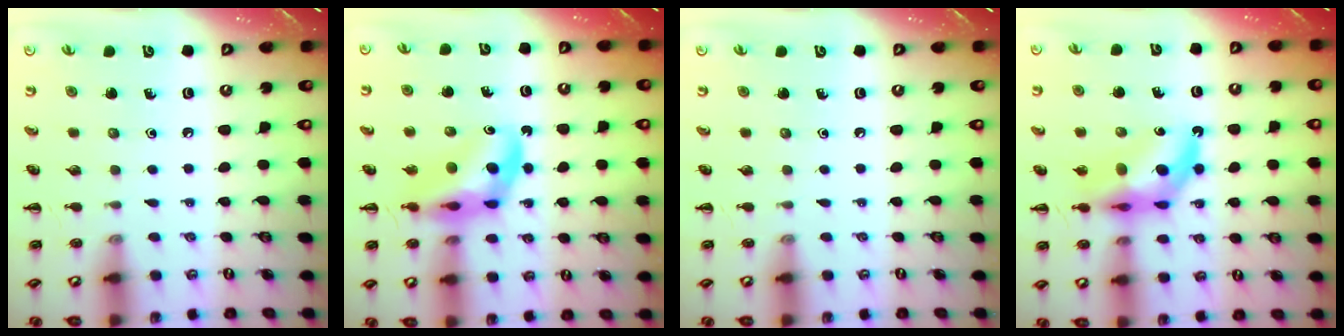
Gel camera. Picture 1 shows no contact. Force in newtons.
{"total": 9.8, "press": 9.3, "slide": 2.9}
{"total": 0.0}
{"total": 11.5, "press": 10.9, "slide": 3.5}